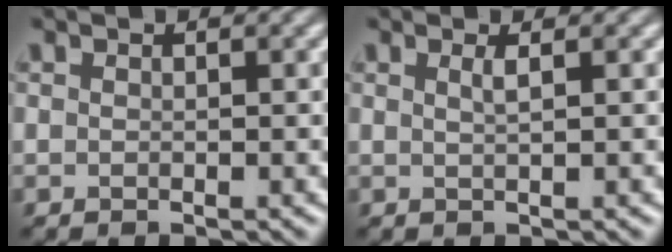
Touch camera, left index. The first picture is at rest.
{"total": 1.2, "force": [0.4, 0.4, 1.1], "torque": [-0.013, 0.002, 0.005]}